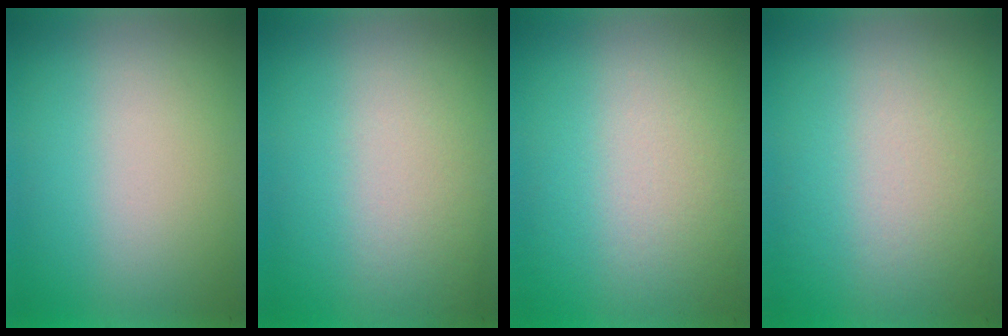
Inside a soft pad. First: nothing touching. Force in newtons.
{"total": 2.3}
{"total": 2.7}
{"total": 2.7}